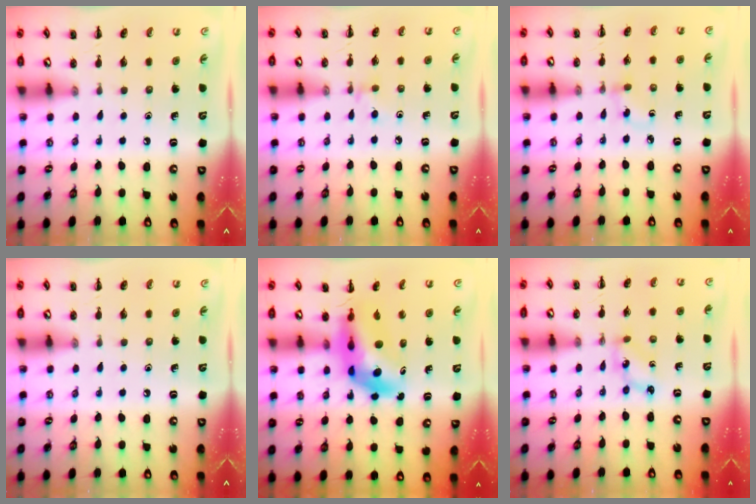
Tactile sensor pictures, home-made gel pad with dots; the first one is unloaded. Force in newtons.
{"total": 2.7, "press": 2.5, "slide": 1.0}
{"total": 2.4, "press": 2.1, "slide": 1.1}
{"total": 0.0}
{"total": 11.6, "press": 11.0, "slide": 3.8}
{"total": 2.5, "press": 2.5, "slide": 0.6}